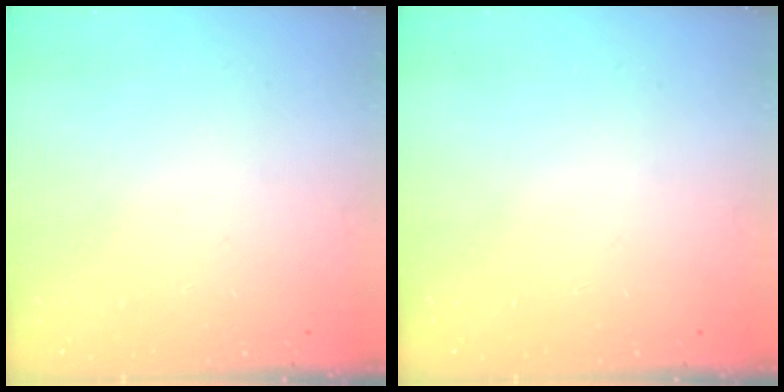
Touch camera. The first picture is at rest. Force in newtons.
{"total": 0.0}